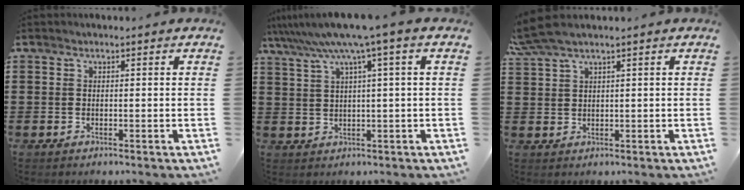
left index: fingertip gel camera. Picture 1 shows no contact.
{"total": 6.4, "force": [3.1, -0.8, 5.5], "torque": [-0.115, -0.019, 0.050]}
{"total": 3.2, "force": [2.1, 0.4, 2.4], "torque": [-0.061, 0.003, 0.036]}